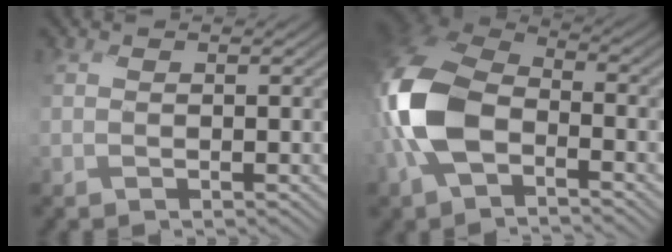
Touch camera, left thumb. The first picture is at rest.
{"total": 12.8, "force": [-4.0, 7.9, 9.2], "torque": [-0.262, 0.000, -0.099]}